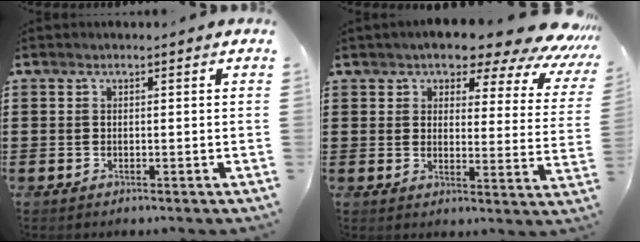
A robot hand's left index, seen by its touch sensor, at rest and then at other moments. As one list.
[{"total": 7.3, "force": [6.5, 1.4, 2.9], "torque": [-0.063, -0.045, 0.109]}]